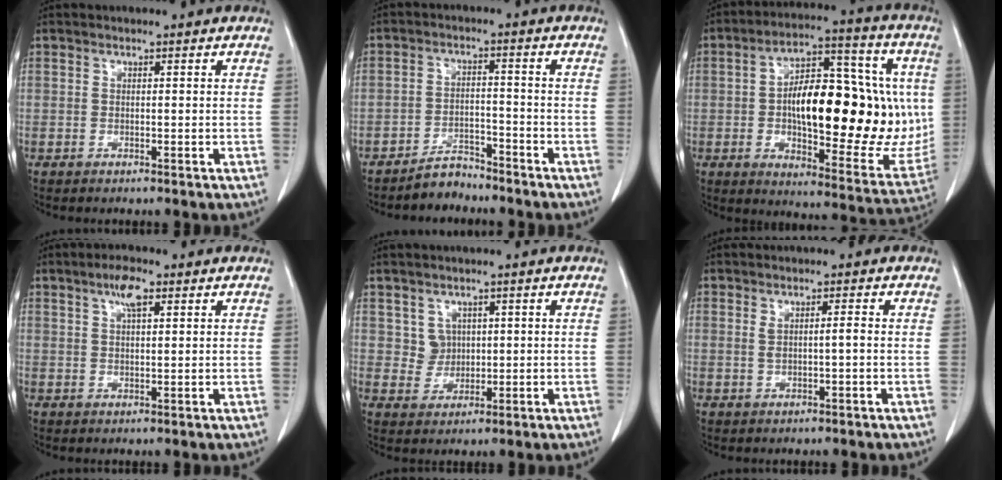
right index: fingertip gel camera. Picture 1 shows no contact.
{"total": 3.9, "force": [-3.7, 1.4, 0.2], "torque": [-0.003, -0.001, -0.062]}
{"total": 25.6, "force": [0.7, 9.5, 23.8], "torque": [-0.334, 0.024, 0.019]}
{"total": 3.9, "force": [2.1, 1.0, 3.2], "torque": [-0.066, 0.007, 0.038]}
{"total": 3.2, "force": [1.2, 2.9, 0.4], "torque": [-0.005, 0.004, 0.026]}
{"total": 1.9, "force": [0.2, 0.2, 1.9], "torque": [-0.034, 0.004, 0.010]}